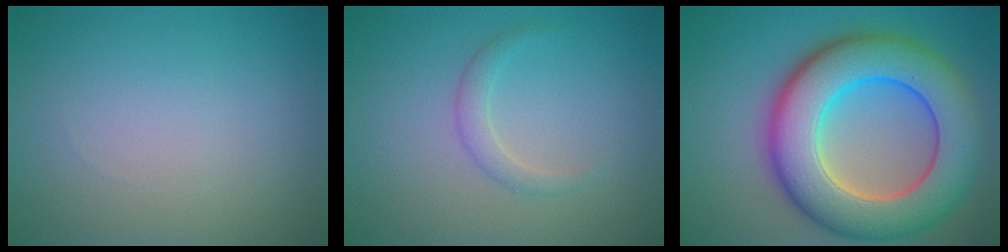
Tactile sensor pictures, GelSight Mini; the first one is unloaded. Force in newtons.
{"total": 1.5, "press": 1.5, "slide": 0.1}
{"total": 11.7, "press": 11.7, "slide": 0.4}